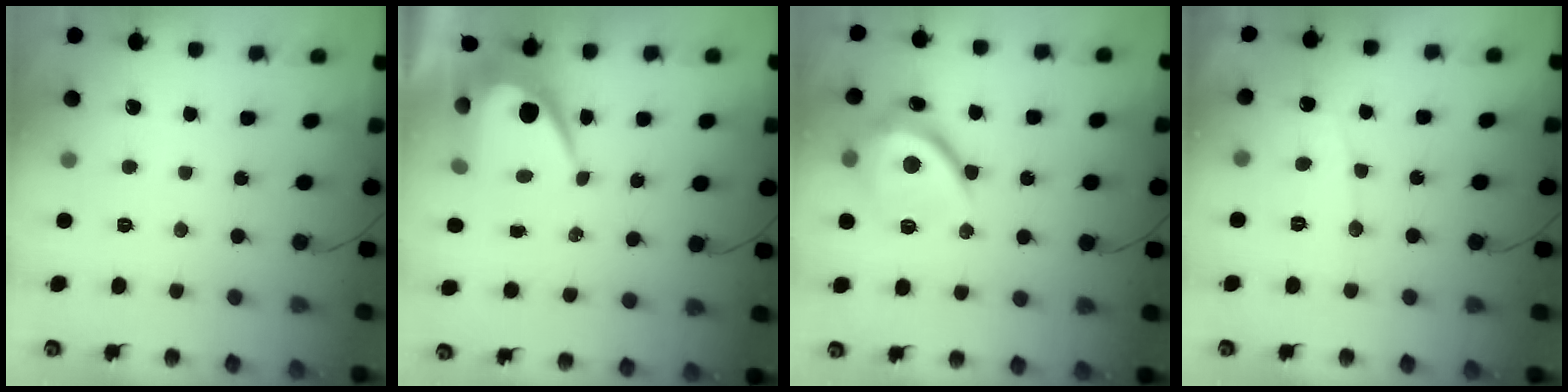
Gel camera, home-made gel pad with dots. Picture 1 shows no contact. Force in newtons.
{"total": 9.2, "press": 9.1, "slide": 0.6}
{"total": 10.8, "press": 10.8, "slide": 0.6}
{"total": 6.4, "press": 6.4, "slide": 0.4}